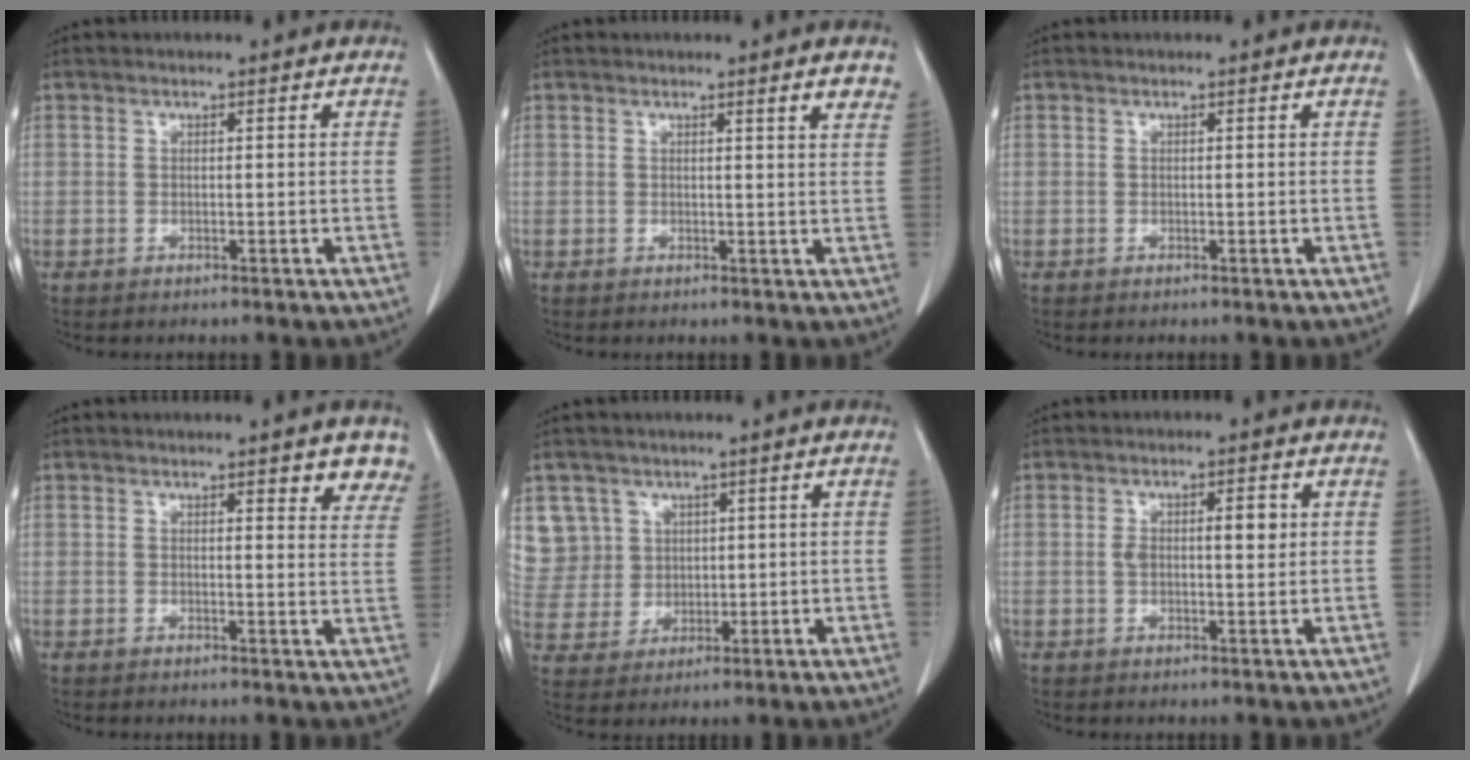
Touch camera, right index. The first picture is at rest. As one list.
[{"total": 2.9, "force": [2.2, 0.2, 1.9], "torque": [-0.023, -0.008, 0.017]}, {"total": 0.0}, {"total": 5.0, "force": [4.0, 1.2, 2.8], "torque": [-0.021, -0.011, 0.032]}, {"total": 8.3, "force": [3.7, 7.4, -0.1], "torque": [-0.004, 0.024, 0.091]}, {"total": 4.5, "force": [0.6, 1.5, 4.2], "torque": [-0.079, 0.010, 0.014]}]